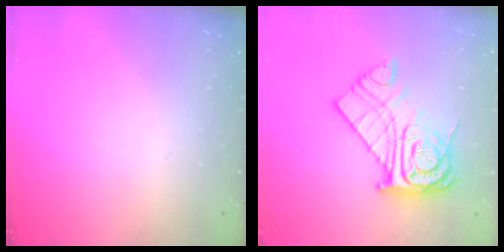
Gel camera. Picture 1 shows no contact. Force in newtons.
{"total": 16.8, "press": 16.7, "slide": 1.7}